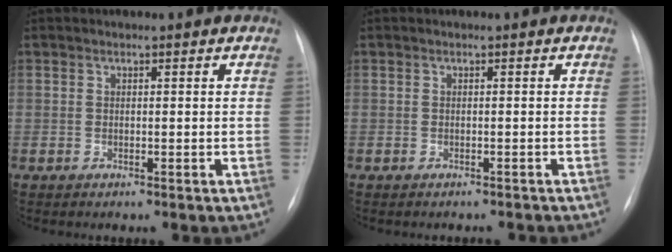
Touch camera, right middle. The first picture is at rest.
{"total": 3.7, "force": [-3.4, 1.0, 1.0], "torque": [-0.010, 0.000, -0.039]}